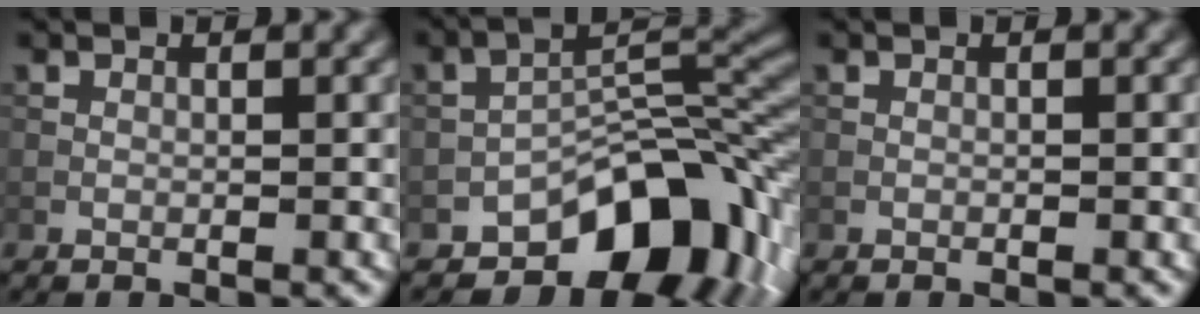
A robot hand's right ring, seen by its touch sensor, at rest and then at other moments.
{"total": 11.8, "force": [-6.9, 5.9, 7.5], "torque": [-0.084, 0.005, -0.124]}
{"total": 0.0}